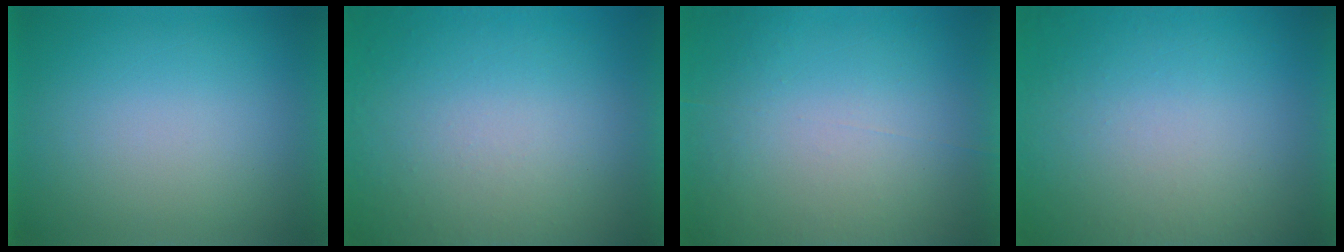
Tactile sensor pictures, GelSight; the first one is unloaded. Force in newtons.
{"total": 8.4}
{"total": 7.1}
{"total": 5.8}